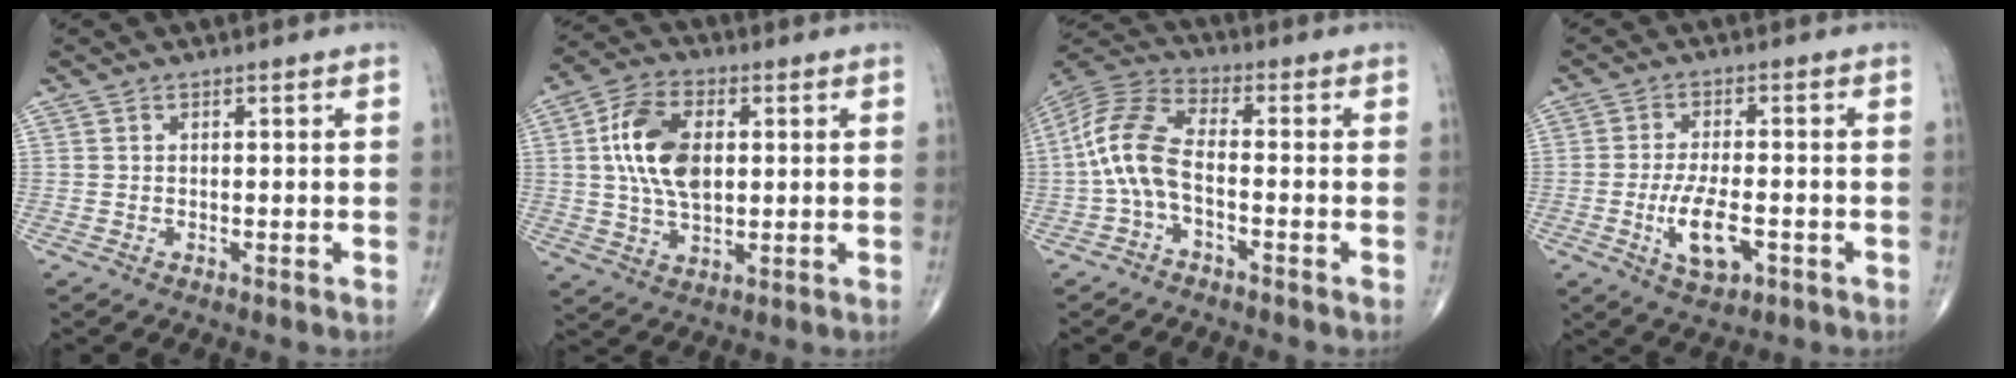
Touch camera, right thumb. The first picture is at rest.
{"total": 12.7, "force": [1.8, 7.4, 10.1], "torque": [-0.184, 0.006, 0.032]}
{"total": 10.3, "force": [-1.9, 5.1, 8.7], "torque": [-0.189, 0.036, -0.047]}
{"total": 7.9, "force": [-2.5, 3.4, 6.6], "torque": [-0.117, 0.004, -0.039]}